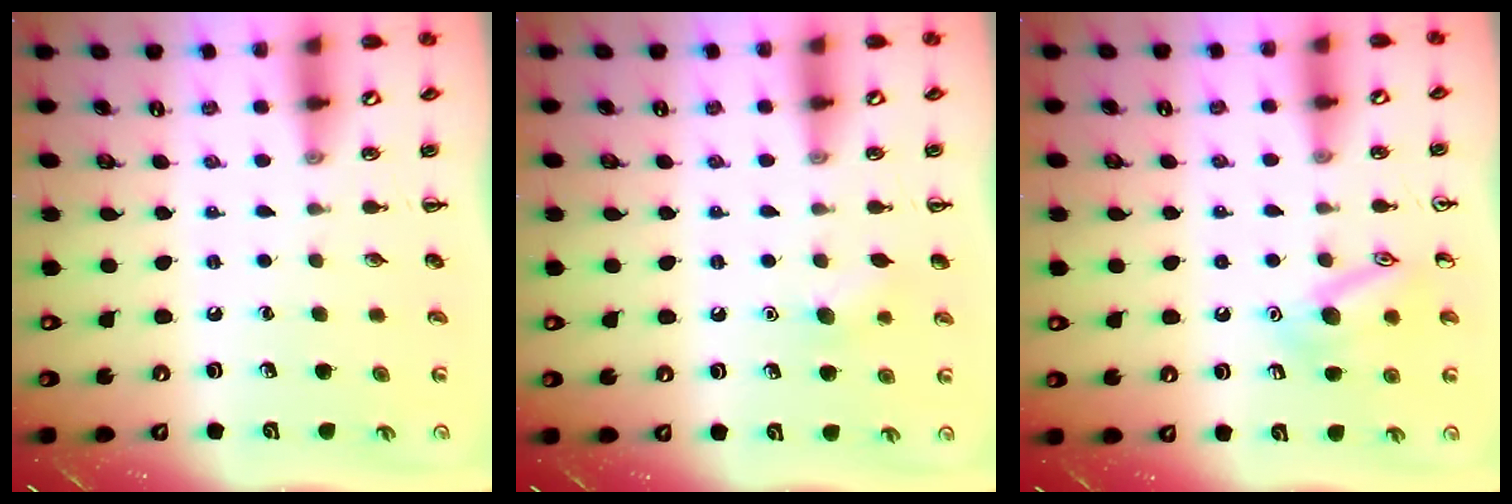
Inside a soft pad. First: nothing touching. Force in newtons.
{"total": 7.0, "press": 6.7, "slide": 1.9}
{"total": 12.2, "press": 12.2, "slide": 0.8}